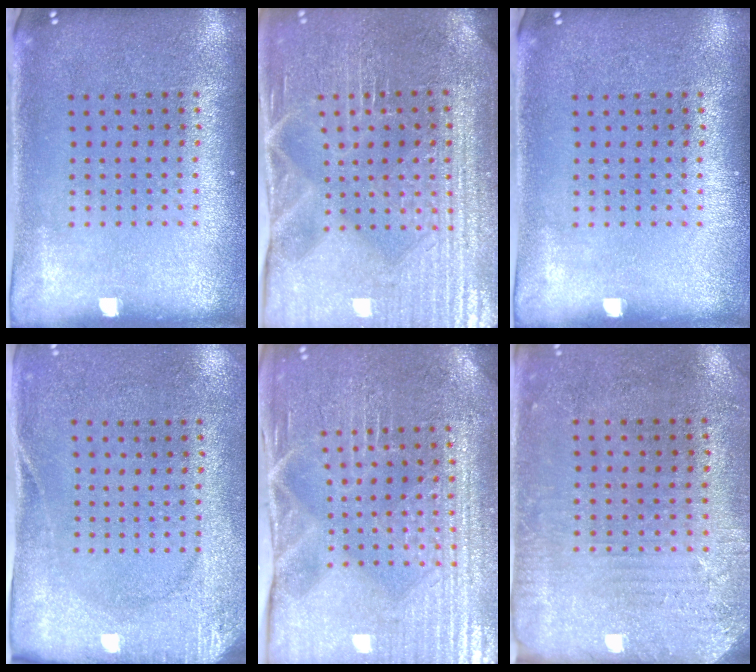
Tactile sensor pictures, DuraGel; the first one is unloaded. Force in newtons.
{"total": 4.3, "press": 4.2, "slide": 1.1}
{"total": 0.0}
{"total": 2.7, "press": 2.1, "slide": 1.7}
{"total": 4.2, "press": 4.1, "slide": 0.9}
{"total": 2.8, "press": 2.3, "slide": 1.5}